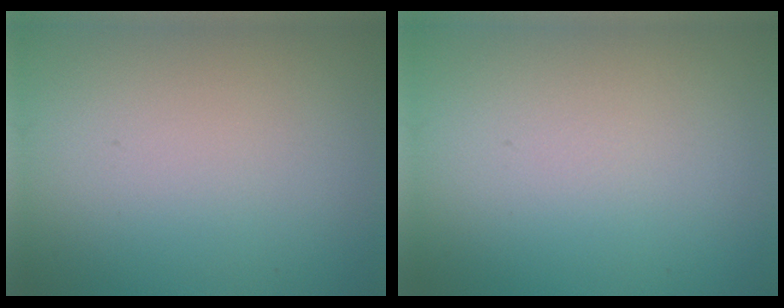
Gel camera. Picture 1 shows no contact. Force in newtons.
{"total": 0.0}